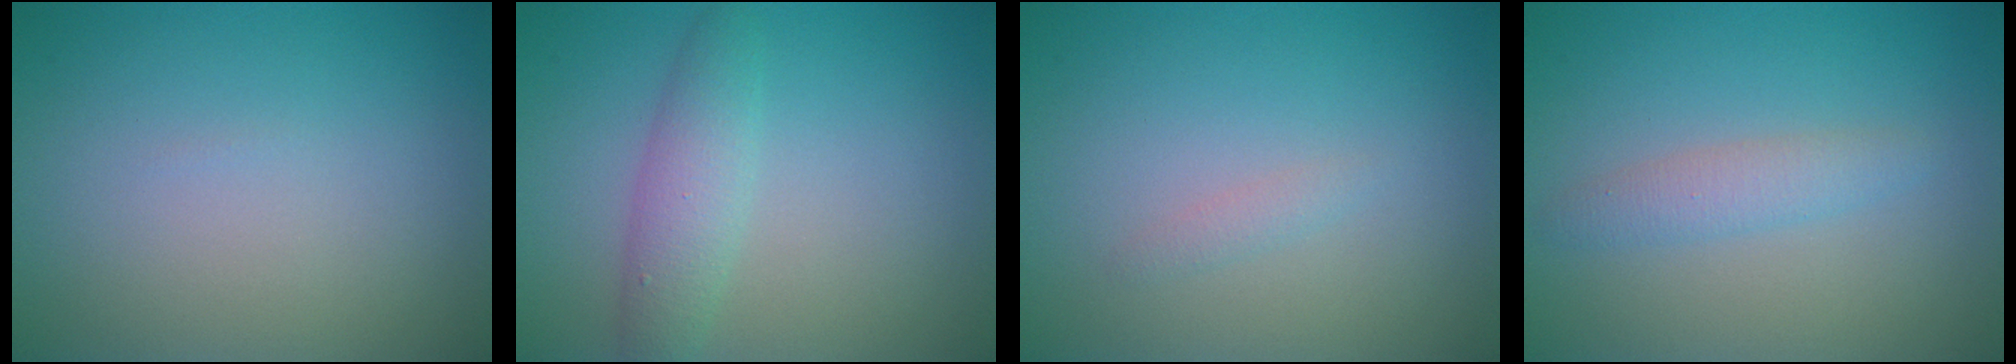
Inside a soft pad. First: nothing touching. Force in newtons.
{"total": 2.8, "press": 2.8, "slide": 0.0}
{"total": 0.7, "press": 0.7, "slide": 0.0}
{"total": 1.9, "press": 1.9, "slide": 0.1}